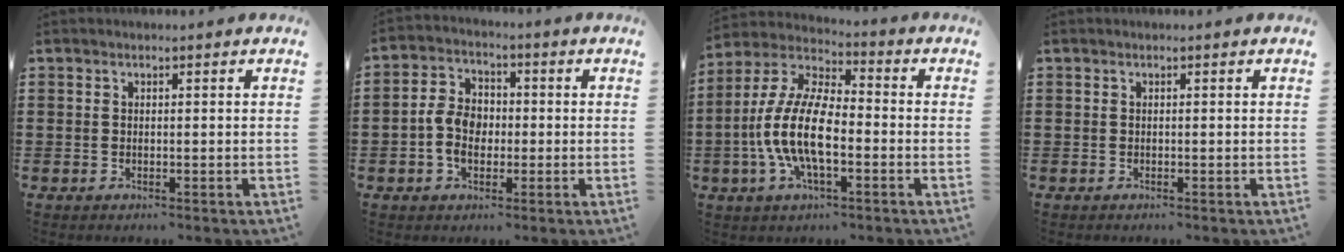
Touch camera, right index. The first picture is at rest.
{"total": 5.9, "force": [-1.1, 4.1, 4.1], "torque": [-0.103, 0.002, -0.026]}
{"total": 12.4, "force": [-3.1, 5.3, 10.8], "torque": [-0.257, -0.006, -0.066]}
{"total": 0.0}